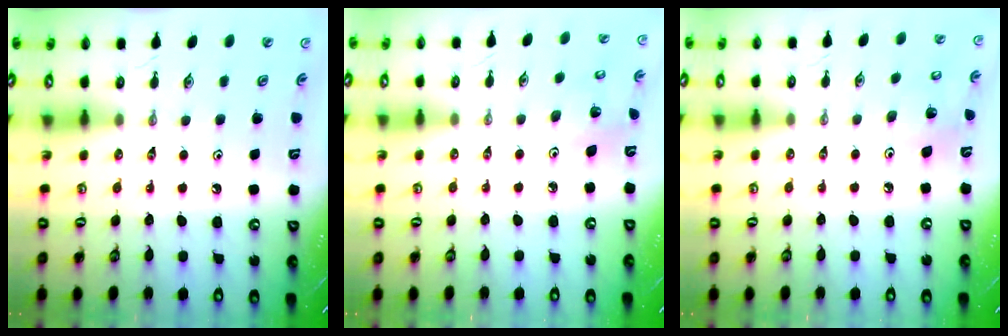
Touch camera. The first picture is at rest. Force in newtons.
{"total": 3.3, "press": 3.3, "slide": 0.1}
{"total": 6.1, "press": 5.6, "slide": 2.4}